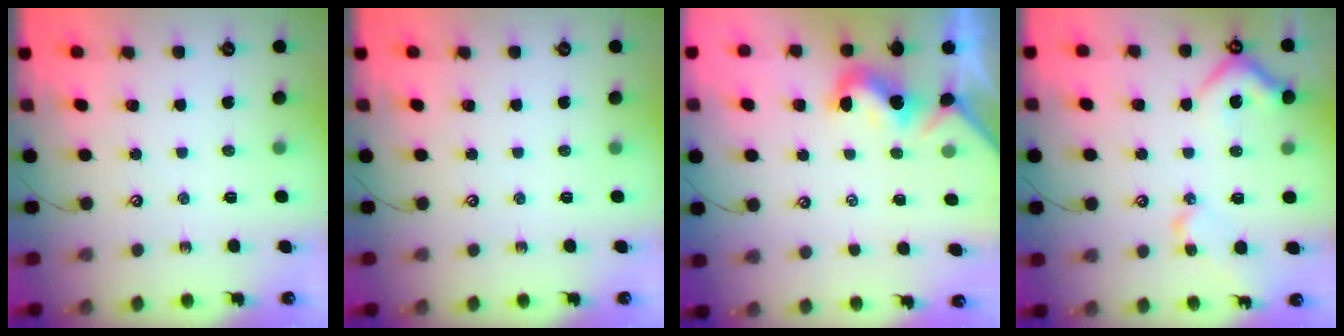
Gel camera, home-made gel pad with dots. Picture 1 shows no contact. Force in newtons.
{"total": 0.0}
{"total": 0.0}
{"total": 8.9, "press": 8.8, "slide": 1.3}